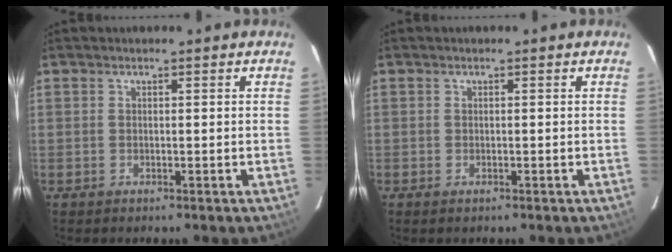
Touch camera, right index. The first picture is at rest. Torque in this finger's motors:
{"motor_torque": [-0.23, -0.27, -0.04, -0.03]}